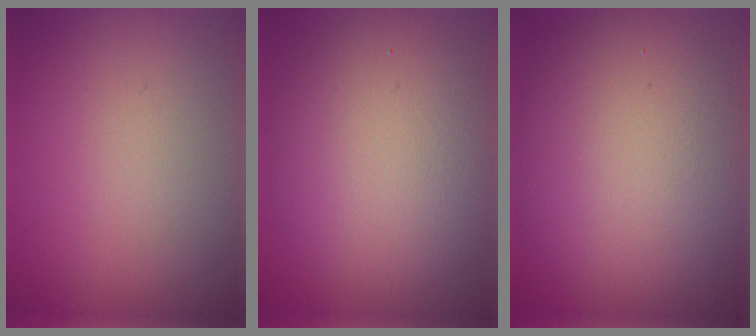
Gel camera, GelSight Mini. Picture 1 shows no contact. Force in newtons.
{"total": 9.6, "press": 9.5, "slide": 0.9}
{"total": 12.0, "press": 12.0, "slide": 0.5}